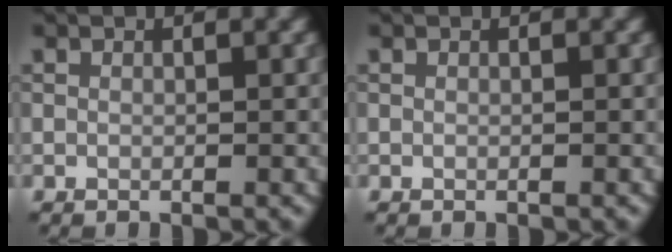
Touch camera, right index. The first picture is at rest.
{"total": 0.0}